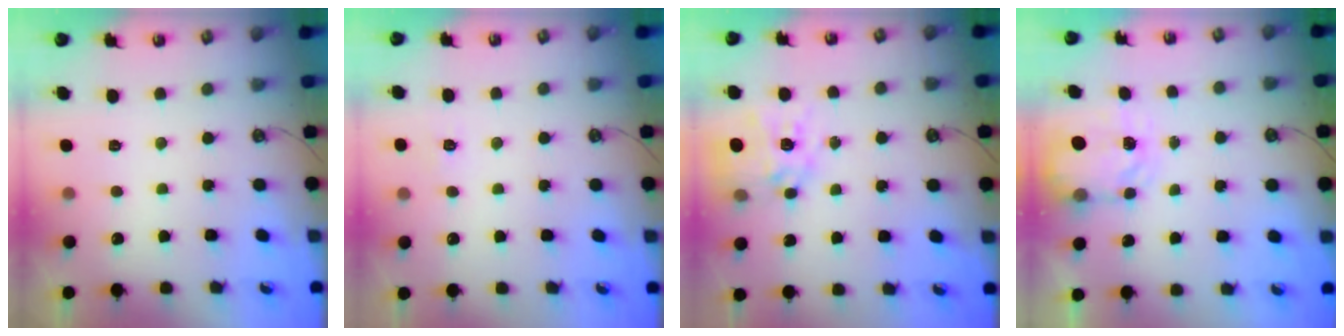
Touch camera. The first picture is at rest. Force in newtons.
{"total": 5.1, "press": 5.1, "slide": 0.4}
{"total": 13.0, "press": 13.0, "slide": 1.1}
{"total": 4.9, "press": 4.9, "slide": 0.1}